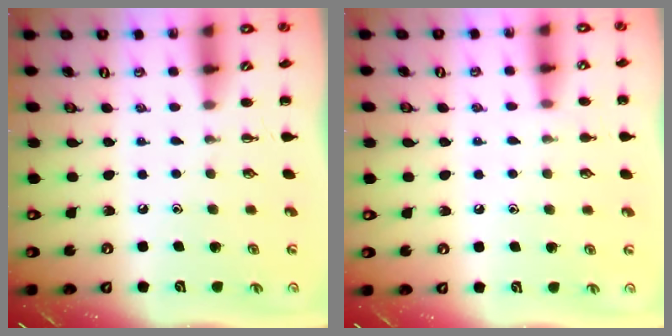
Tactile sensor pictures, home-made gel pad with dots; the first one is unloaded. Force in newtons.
{"total": 4.6, "press": 4.3, "slide": 1.6}